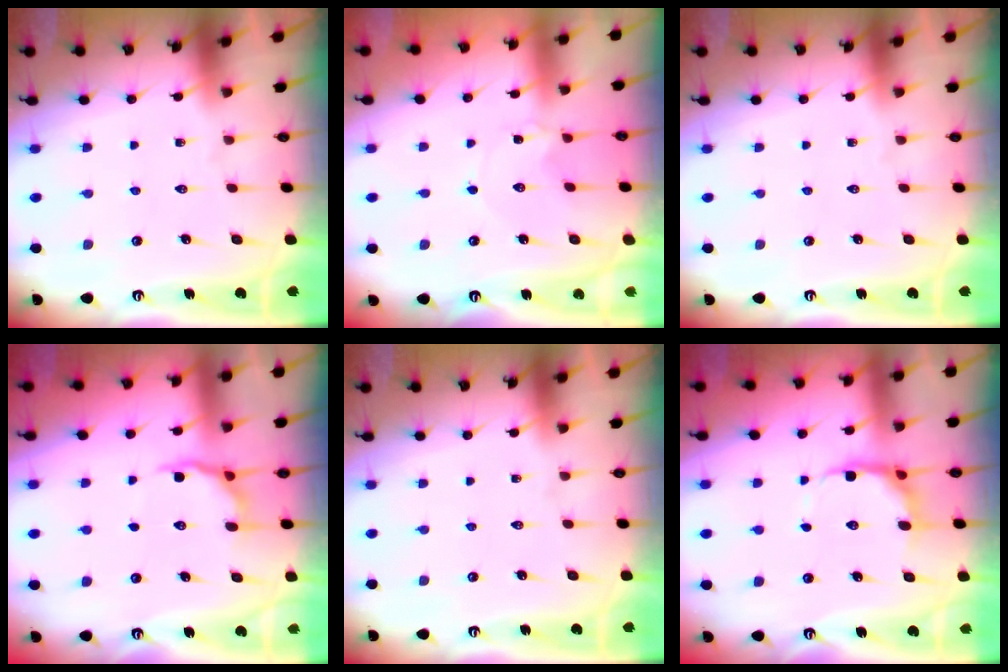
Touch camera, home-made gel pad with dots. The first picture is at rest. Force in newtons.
{"total": 1.8, "press": 1.8, "slide": 0.2}
{"total": 0.0}
{"total": 5.4, "press": 5.0, "slide": 2.2}
{"total": 0.0}
{"total": 6.5, "press": 5.8, "slide": 2.9}